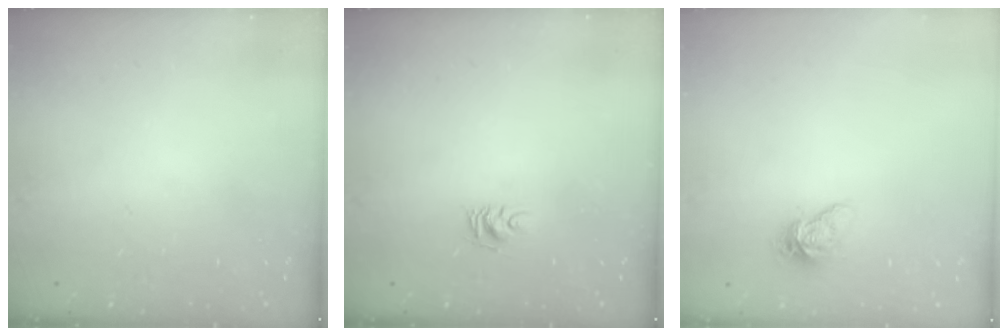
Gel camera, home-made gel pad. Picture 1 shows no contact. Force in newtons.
{"total": 4.6, "press": 4.5, "slide": 0.5}
{"total": 6.4, "press": 6.4, "slide": 0.1}